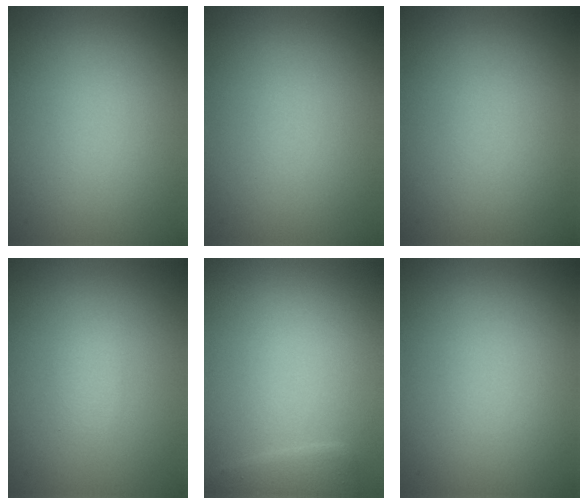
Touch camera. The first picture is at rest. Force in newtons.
{"total": 0.0}
{"total": 0.0}
{"total": 0.9, "press": 0.9, "slide": 0.0}
{"total": 1.2, "press": 1.2, "slide": 0.1}
{"total": 0.0}